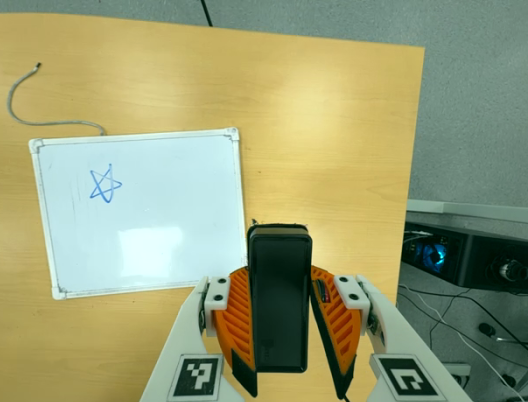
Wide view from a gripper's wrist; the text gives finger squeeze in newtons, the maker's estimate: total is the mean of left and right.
{"total": 6.2, "left": 4.9, "right": 7.5}